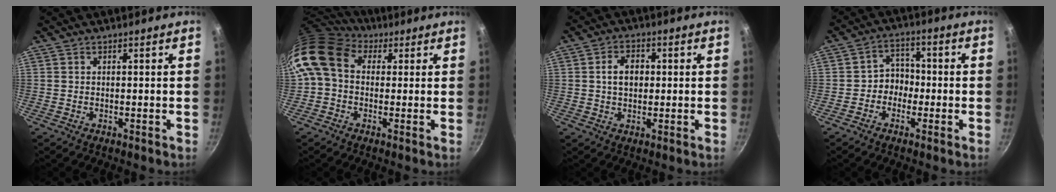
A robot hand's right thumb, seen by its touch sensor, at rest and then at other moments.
{"total": 12.1, "force": [2.4, 9.2, 7.4], "torque": [-0.134, 0.020, 0.021]}
{"total": 5.3, "force": [0.5, 3.8, 3.6], "torque": [-0.040, 0.009, 0.004]}
{"total": 4.8, "force": [-1.6, 4.1, 1.9], "torque": [0.013, 0.026, -0.034]}